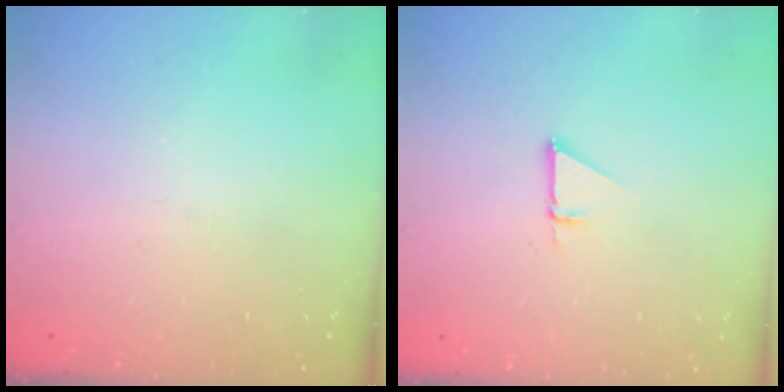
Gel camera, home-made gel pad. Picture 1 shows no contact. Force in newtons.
{"total": 2.3, "press": 2.3, "slide": 0.1}